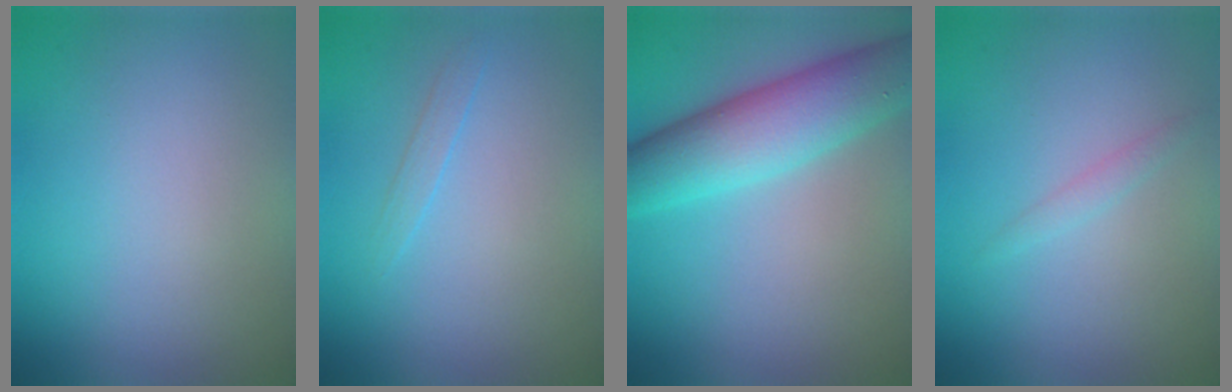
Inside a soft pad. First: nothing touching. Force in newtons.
{"total": 0.8, "press": 0.8, "slide": 0.1}
{"total": 7.1, "press": 7.1, "slide": 0.3}
{"total": 0.9, "press": 0.8, "slide": 0.0}